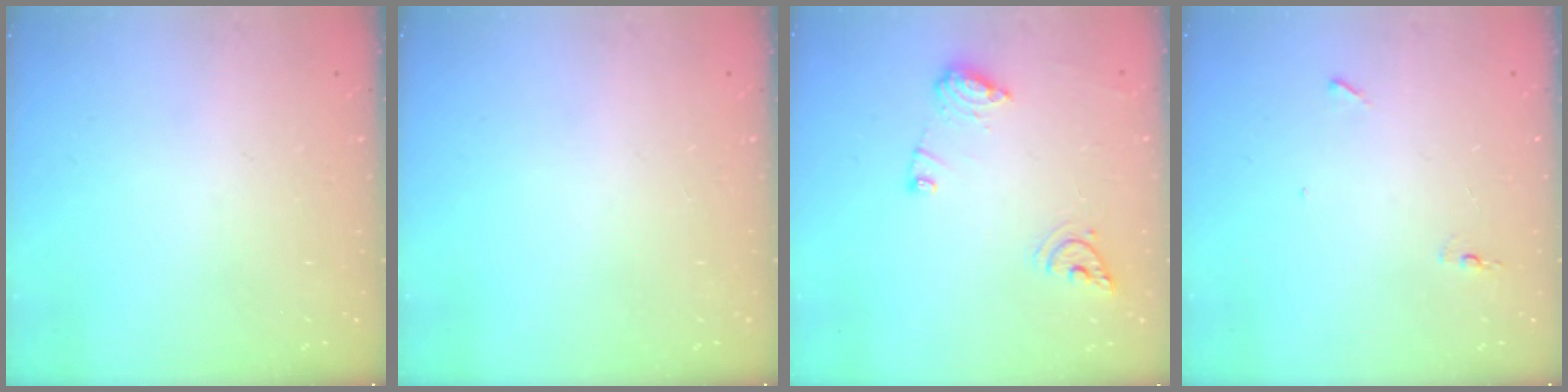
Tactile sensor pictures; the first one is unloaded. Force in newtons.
{"total": 0.0}
{"total": 10.3, "press": 10.2, "slide": 1.1}
{"total": 4.7, "press": 4.5, "slide": 1.4}